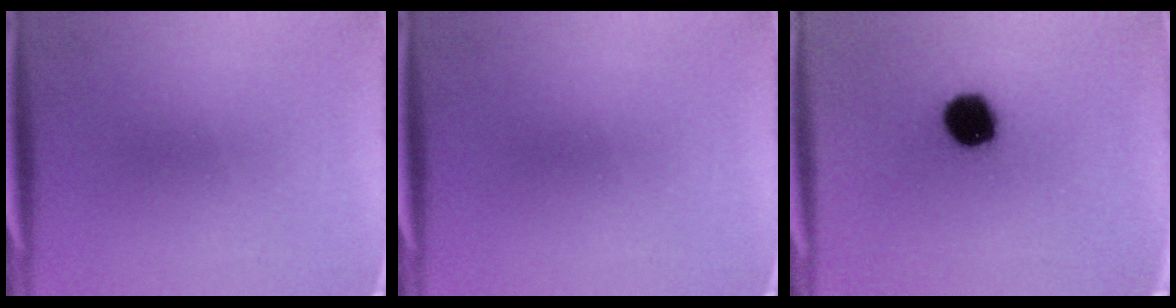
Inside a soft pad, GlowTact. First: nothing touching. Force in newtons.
{"total": 0.0}
{"total": 11.5}